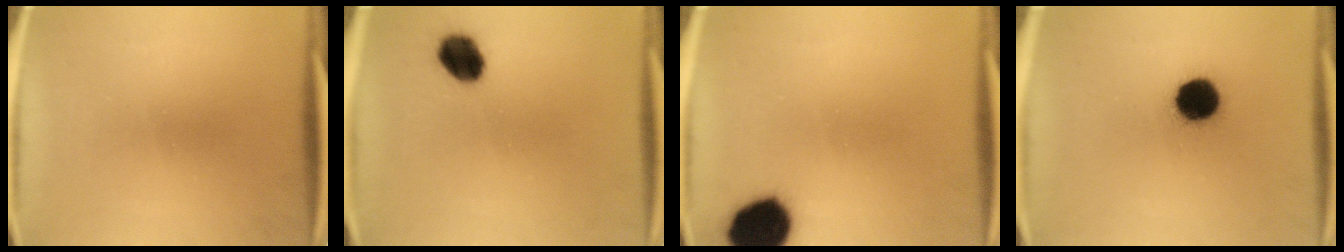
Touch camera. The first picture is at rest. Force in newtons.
{"total": 7.7}
{"total": 14.9}
{"total": 10.7}